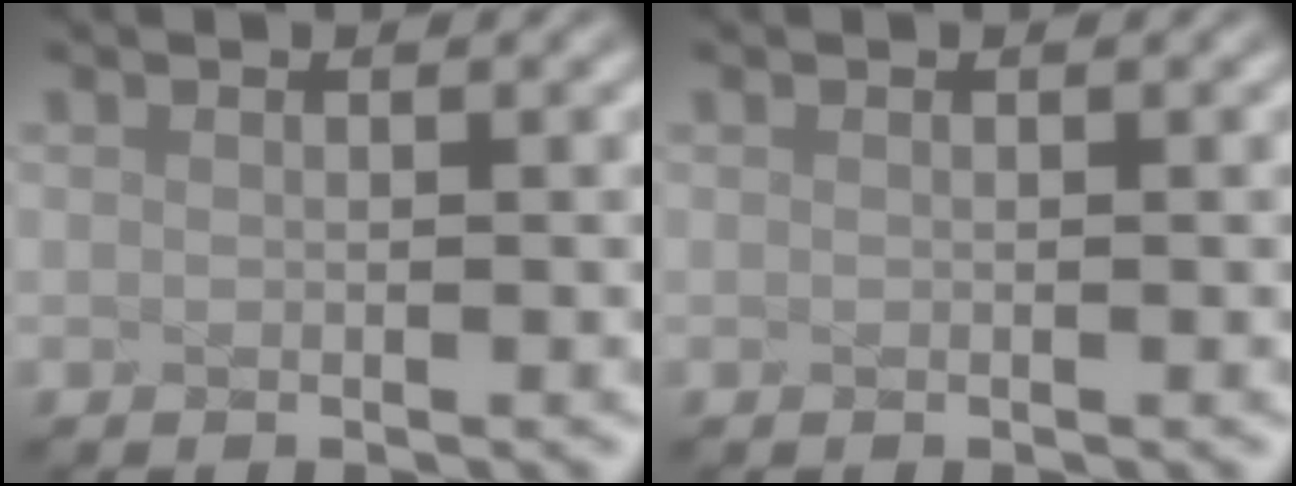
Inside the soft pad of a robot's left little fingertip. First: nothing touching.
{"total": 0.0}